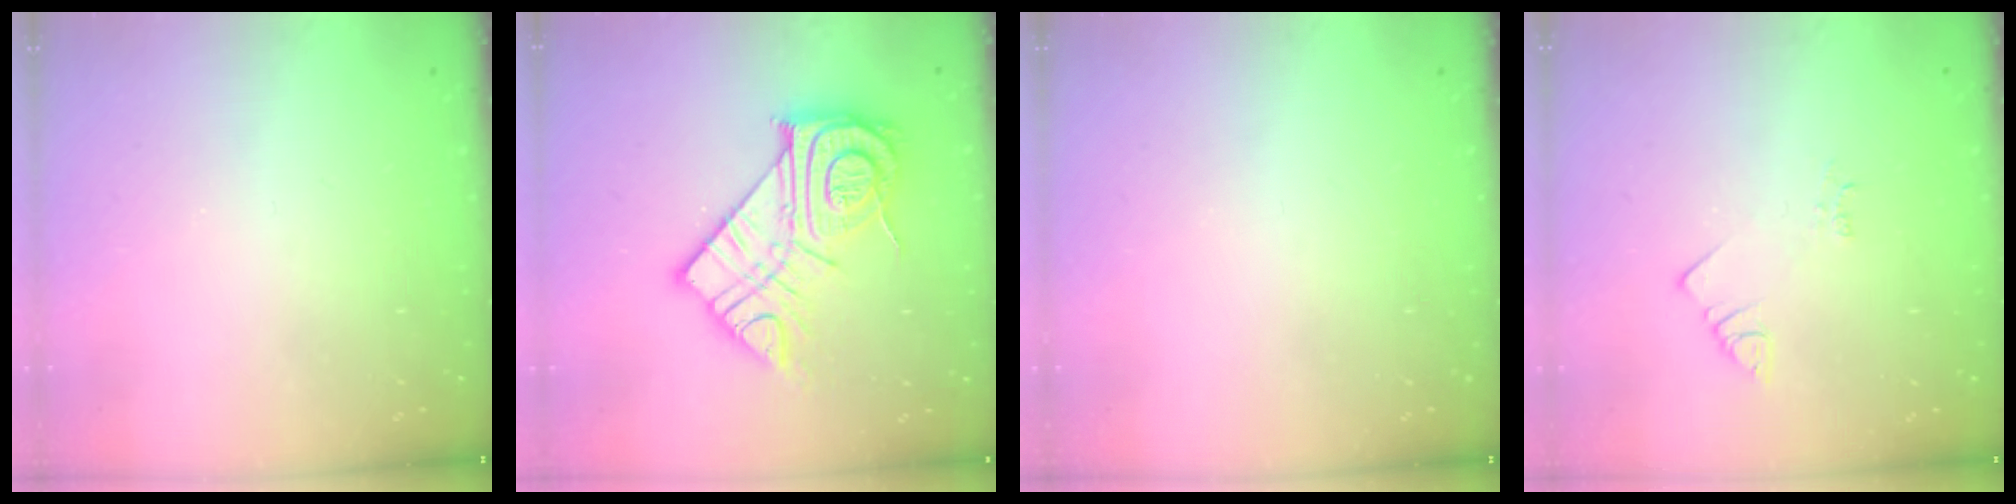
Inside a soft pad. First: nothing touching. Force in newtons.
{"total": 18.5, "press": 18.4, "slide": 1.5}
{"total": 0.0}
{"total": 2.5, "press": 2.5, "slide": 0.5}